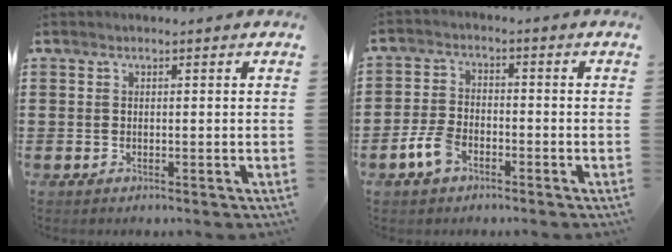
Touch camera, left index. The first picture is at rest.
{"total": 5.0, "force": [-2.7, 2.6, 3.3], "torque": [-0.088, 0.000, -0.058]}